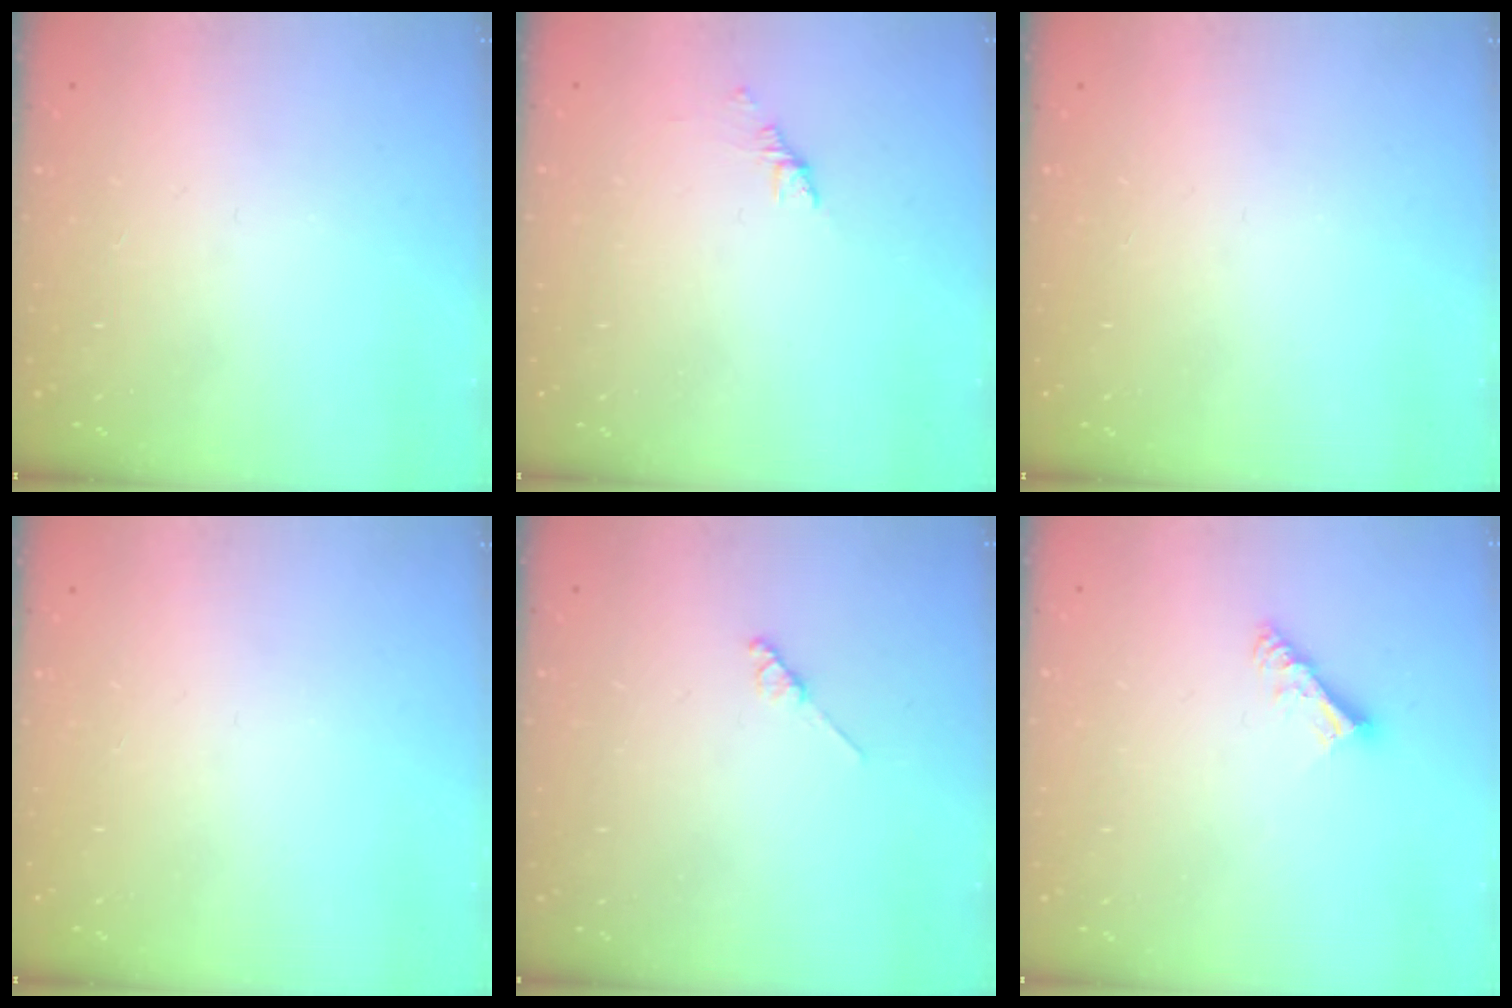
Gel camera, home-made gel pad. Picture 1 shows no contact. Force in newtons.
{"total": 1.1, "press": 1.0, "slide": 0.5}
{"total": 0.0}
{"total": 0.0}
{"total": 2.0, "press": 1.9, "slide": 0.3}
{"total": 5.5, "press": 5.5, "slide": 0.3}